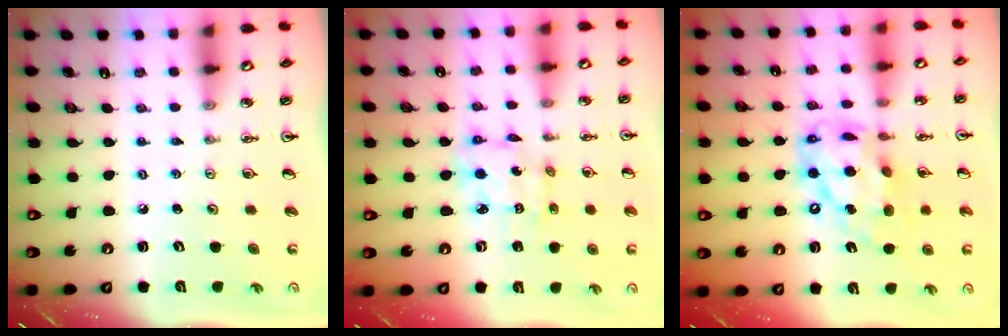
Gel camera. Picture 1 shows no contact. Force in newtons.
{"total": 8.2, "press": 8.2, "slide": 0.6}
{"total": 17.1, "press": 17.0, "slide": 1.6}